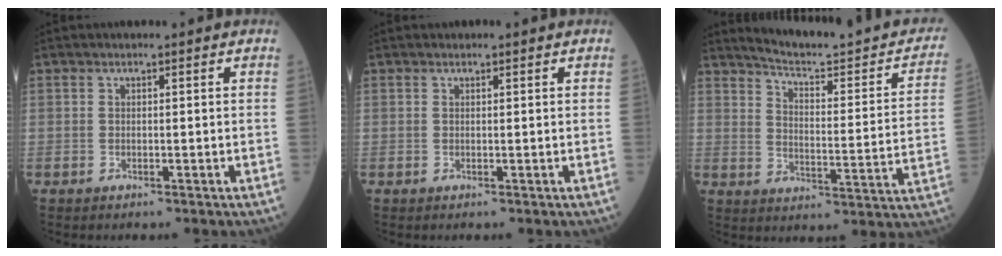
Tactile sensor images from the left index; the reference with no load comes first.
{"total": 0.0}
{"total": 18.3, "force": [16.5, 1.9, 7.6], "torque": [-0.097, -0.057, 0.208]}